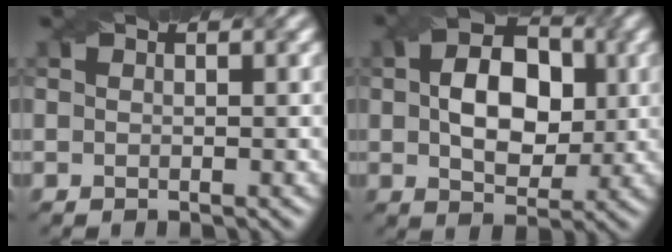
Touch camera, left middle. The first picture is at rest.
{"total": 7.5, "force": [0.8, 5.0, 5.6], "torque": [-0.094, 0.006, 0.008]}